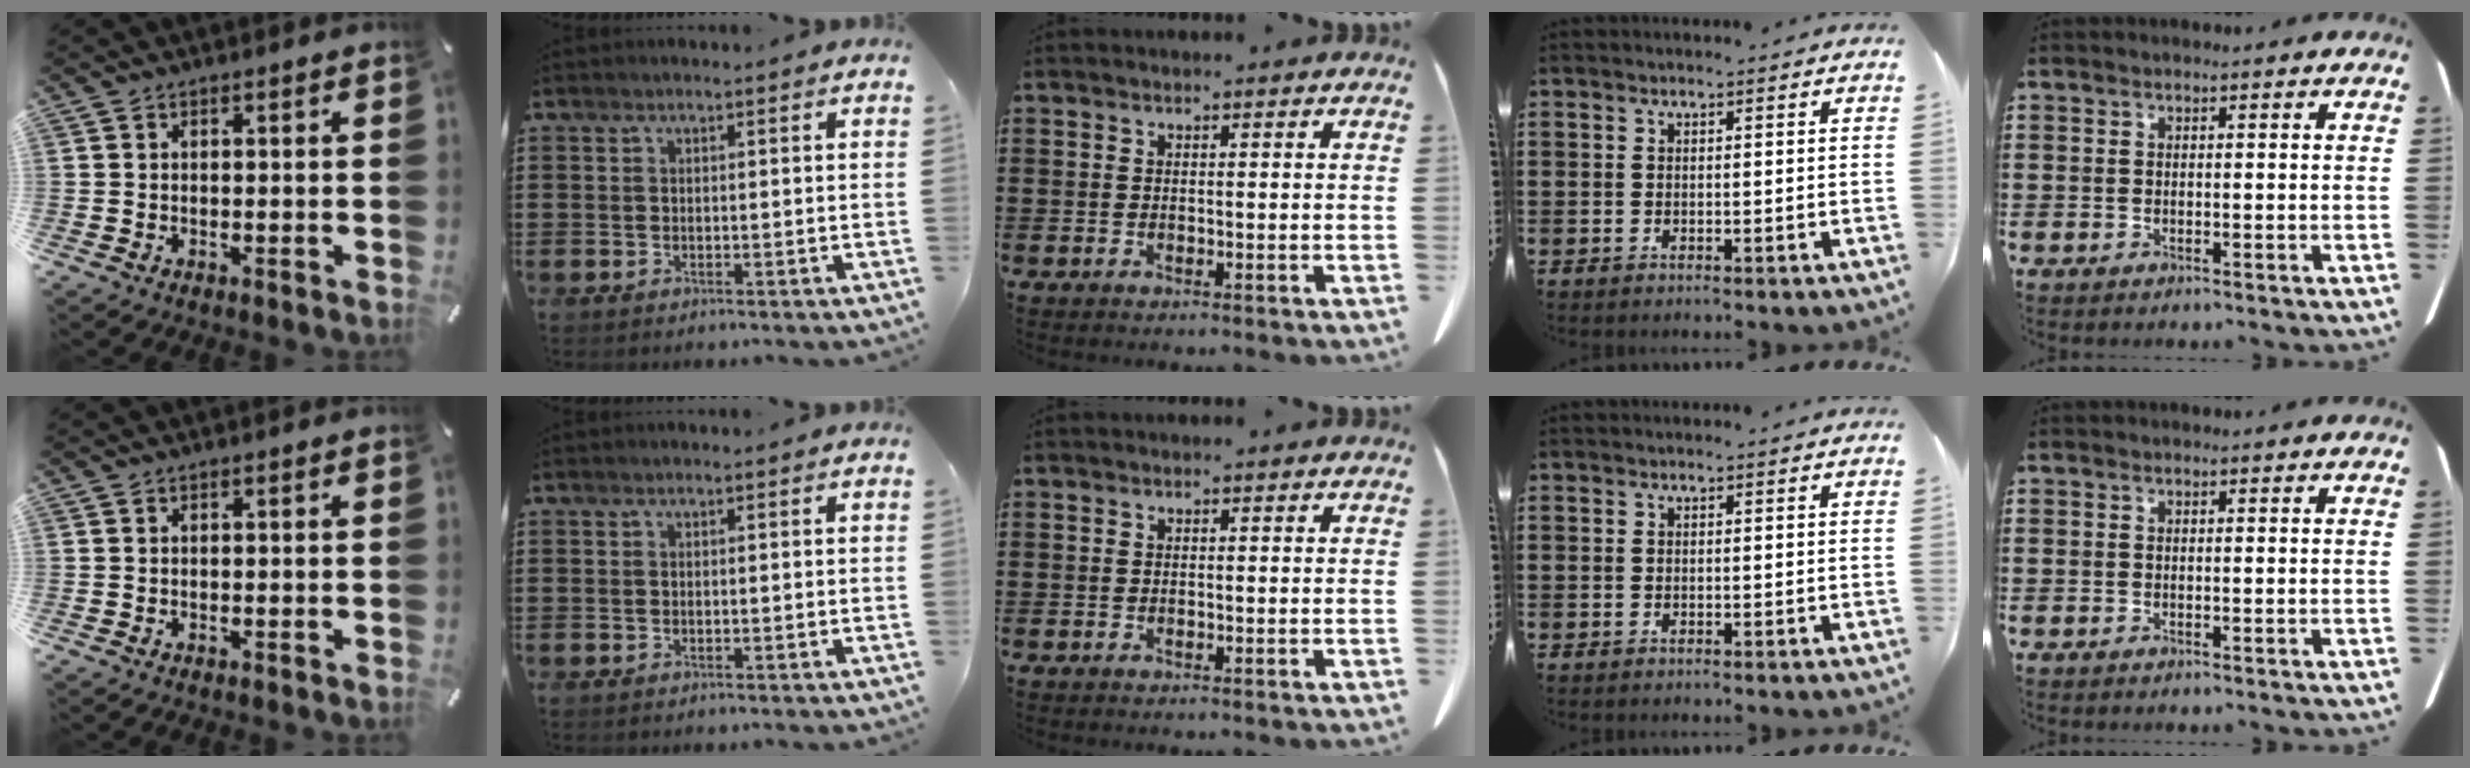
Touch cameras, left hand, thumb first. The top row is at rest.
{}